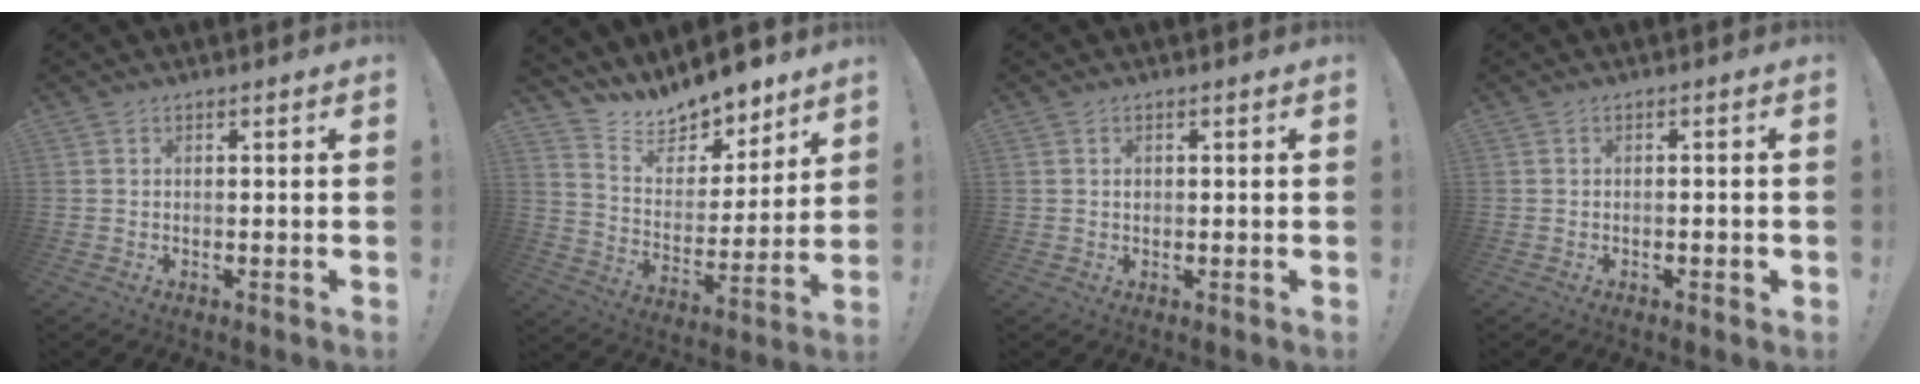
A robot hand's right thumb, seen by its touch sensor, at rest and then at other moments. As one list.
[{"total": 11.0, "force": [10.3, 3.3, 2.0], "torque": [-0.052, -0.093, 0.188]}, {"total": 0.7, "force": [0.0, 0.6, 0.3], "torque": [-0.012, 0.004, 0.000]}, {"total": 0.8, "force": [-0.5, 0.5, 0.3], "torque": [-0.011, 0.006, -0.007]}]